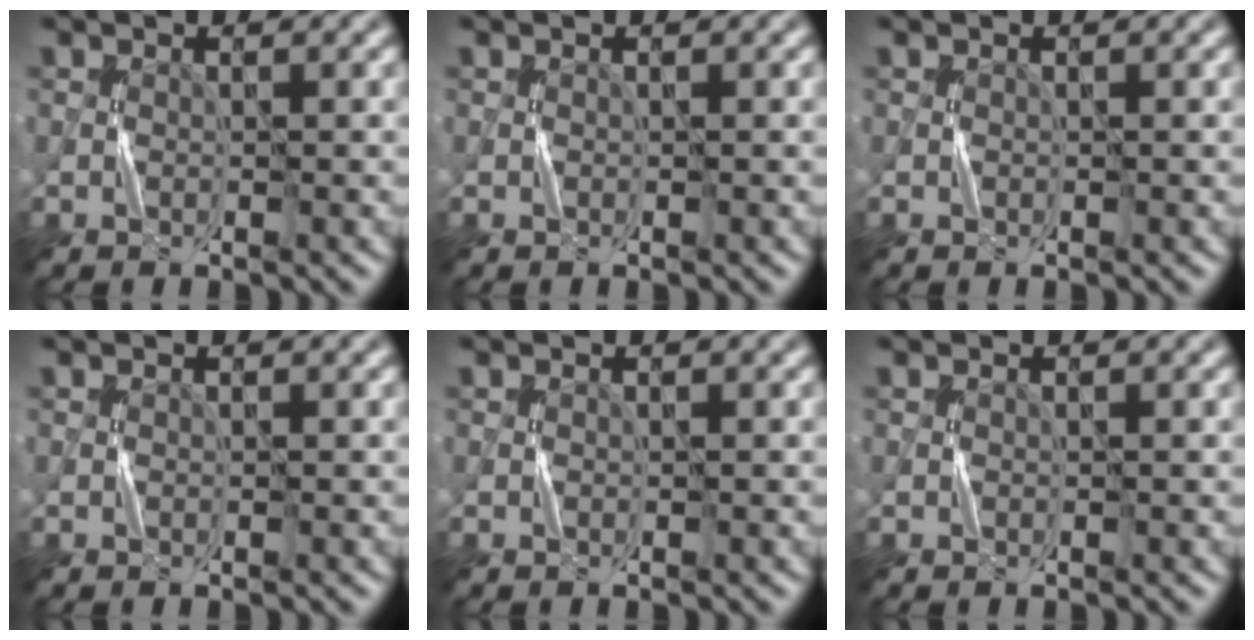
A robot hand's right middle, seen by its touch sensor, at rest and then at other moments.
{"total": 0.0}
{"total": 0.0}
{"total": 0.0}
{"total": 0.0}
{"total": 0.0}